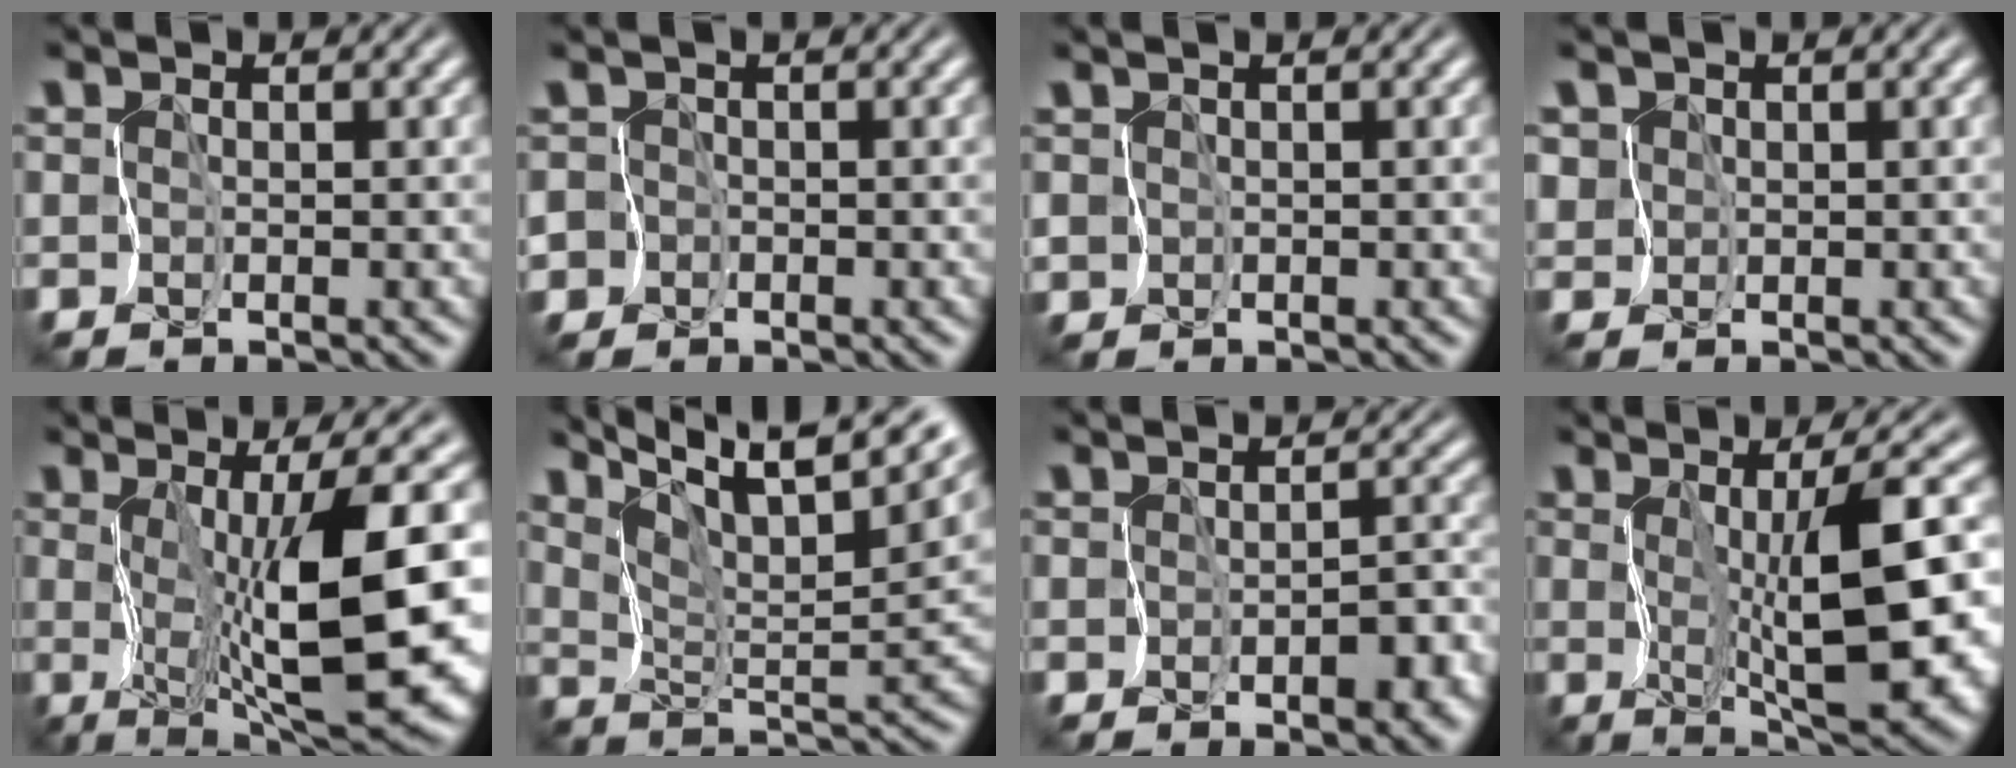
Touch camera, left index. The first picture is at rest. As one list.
[{"total": 2.0, "force": [-1.4, 1.4, 0.0], "torque": [0.004, 0.000, -0.029]}, {"total": 1.0, "force": [0.2, 0.8, 0.5], "torque": [-0.011, -0.001, 0.002]}, {"total": 1.1, "force": [0.6, 0.8, -0.2], "torque": [0.002, 0.001, 0.016]}, {"total": 12.2, "force": [-0.4, 1.9, 12.0], "torque": [-0.186, -0.003, 0.004]}, {"total": 11.5, "force": [9.3, 2.6, 6.2], "torque": [-0.118, 0.011, 0.125]}, {"total": 3.8, "force": [-2.0, 2.0, 2.5], "torque": [-0.012, 0.011, -0.026]}, {"total": 9.9, "force": [0.2, 2.1, 9.6], "torque": [-0.147, 0.000, 0.009]}]